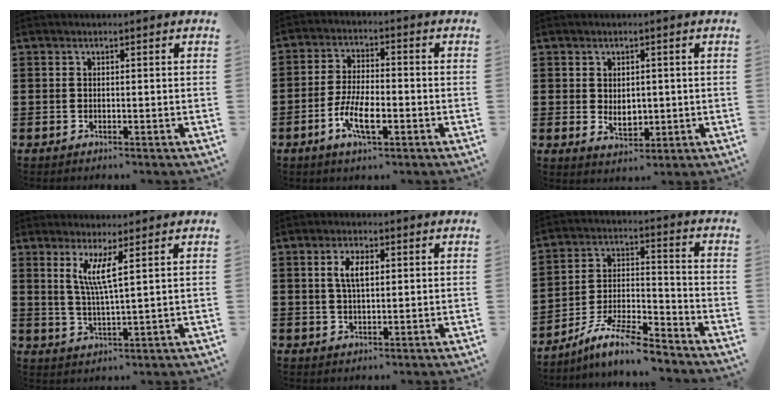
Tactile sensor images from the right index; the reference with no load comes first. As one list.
[{"total": 7.3, "force": [-3.0, 2.7, 6.1], "torque": [-0.139, -0.010, -0.060]}, {"total": 3.0, "force": [0.2, 2.1, 2.2], "torque": [-0.028, 0.001, 0.000]}, {"total": 4.7, "force": [2.2, -0.1, 4.2], "torque": [-0.090, -0.003, 0.035]}, {"total": 4.0, "force": [1.0, 1.7, 3.5], "torque": [-0.074, 0.009, 0.015]}, {"total": 8.6, "force": [-7.5, 0.8, 4.0], "torque": [-0.081, 0.008, -0.146]}]